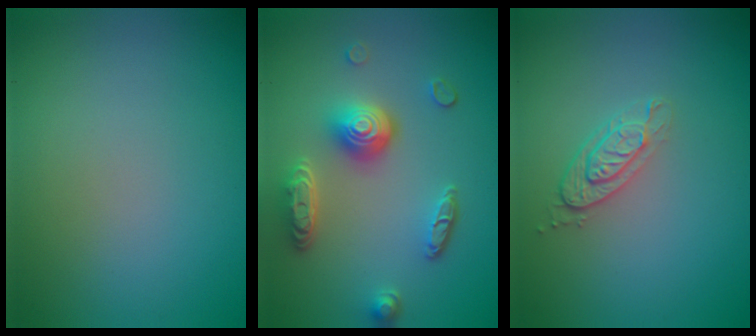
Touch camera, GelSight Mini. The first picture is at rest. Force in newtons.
{"total": 5.2, "press": 3.8, "slide": 3.5}
{"total": 2.1, "press": 1.8, "slide": 1.1}